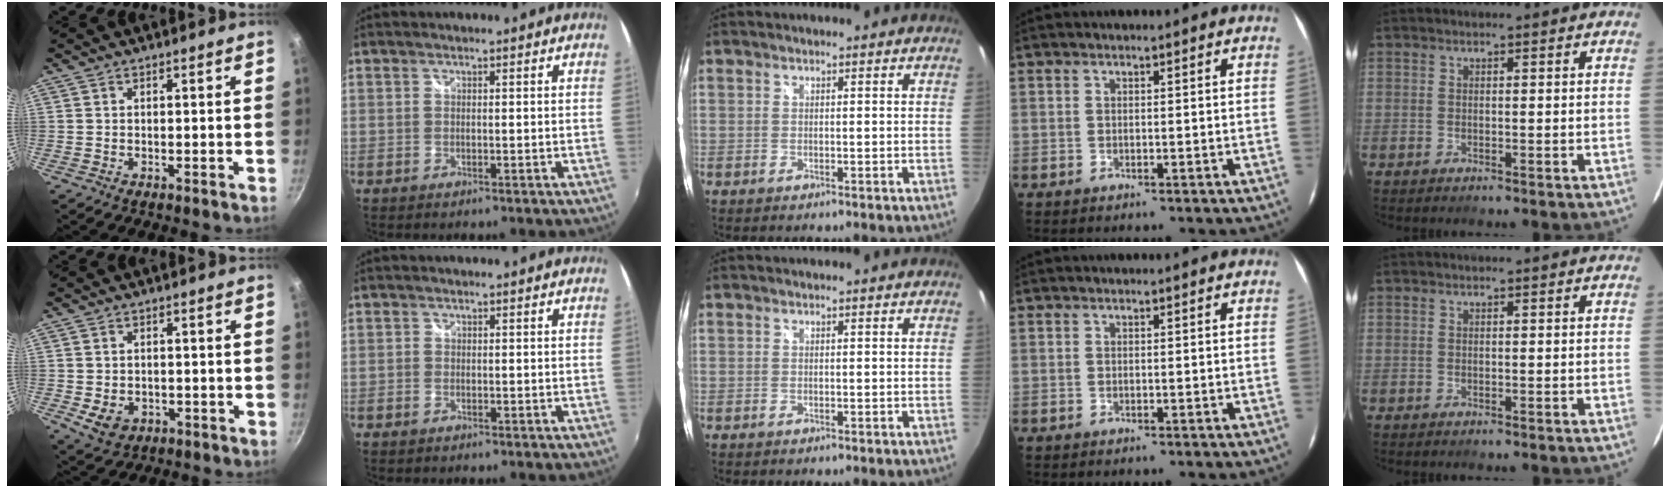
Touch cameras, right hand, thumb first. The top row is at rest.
{"thumb": {"total": 5.0, "force": [-1.3, 3.9, 2.8], "torque": [-0.036, 0.000, -0.008]}, "index": {"total": 0.9, "force": [-0.7, 0.6, 0.1], "torque": [-0.004, -0.003, -0.015]}}